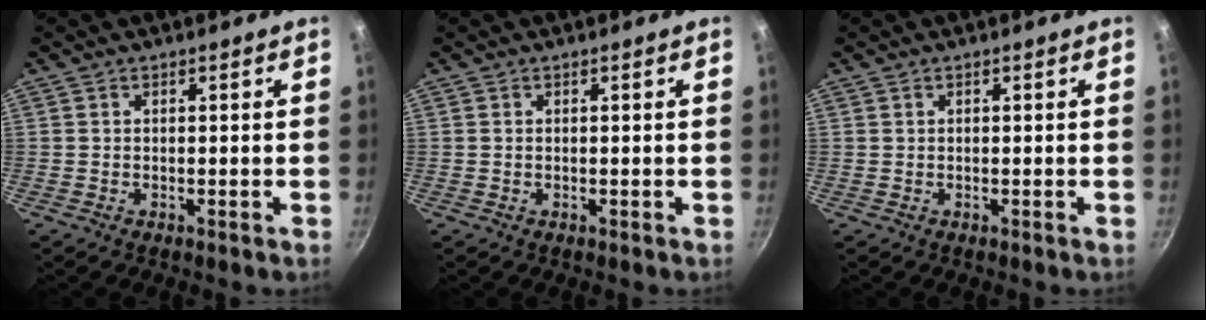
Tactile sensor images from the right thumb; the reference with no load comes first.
{"total": 0.0}
{"total": 0.0}